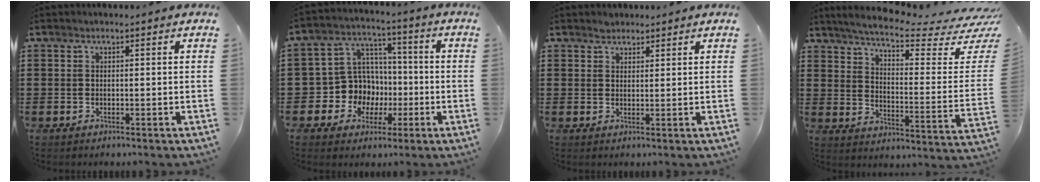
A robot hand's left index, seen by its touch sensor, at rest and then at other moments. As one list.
[{"total": 9.2, "force": [-1.4, 8.9, 2.1], "torque": [-0.091, 0.005, -0.019]}, {"total": 1.5, "force": [1.4, 0.7, 0.0], "torque": [-0.004, 0.001, 0.028]}, {"total": 5.3, "force": [4.4, -0.1, 3.0], "torque": [-0.071, -0.046, 0.068]}]